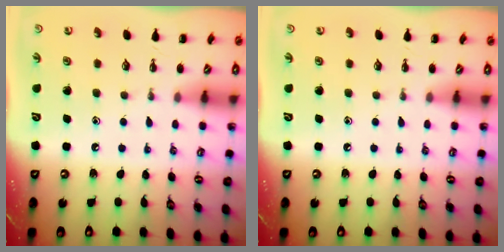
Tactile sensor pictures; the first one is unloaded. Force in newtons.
{"total": 0.0}